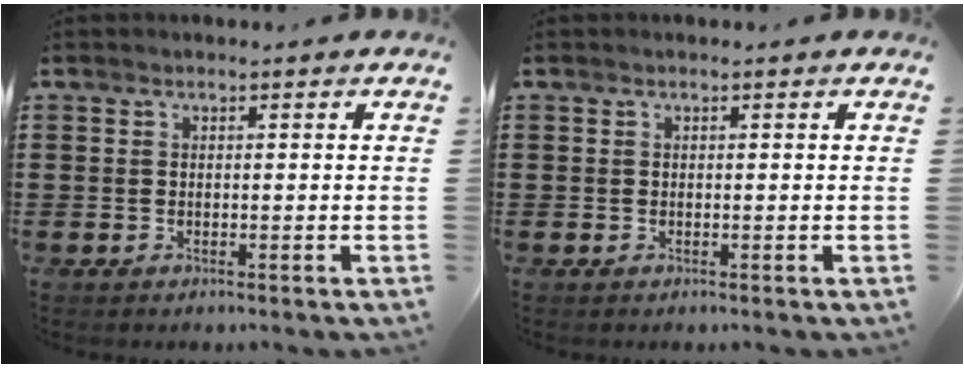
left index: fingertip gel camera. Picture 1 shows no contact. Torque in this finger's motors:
{"motor_torque": [-0.02, -0.01, 0.01, -0.01]}